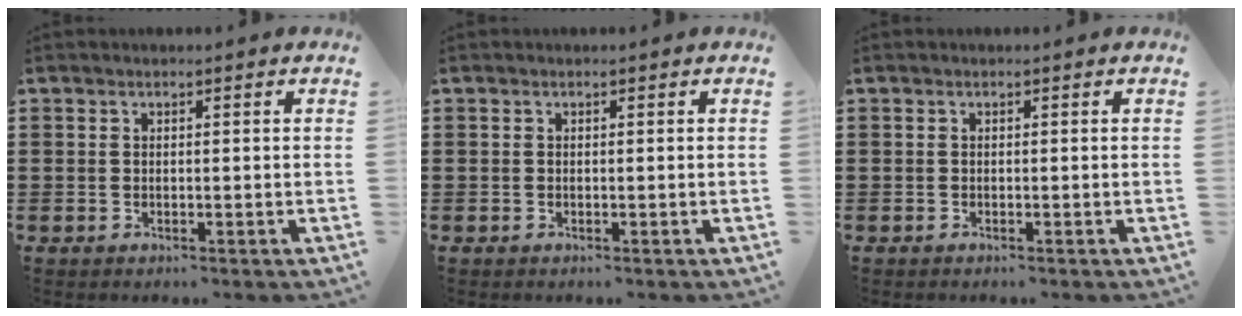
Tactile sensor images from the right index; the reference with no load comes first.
{"total": 0.0}
{"total": 0.0}